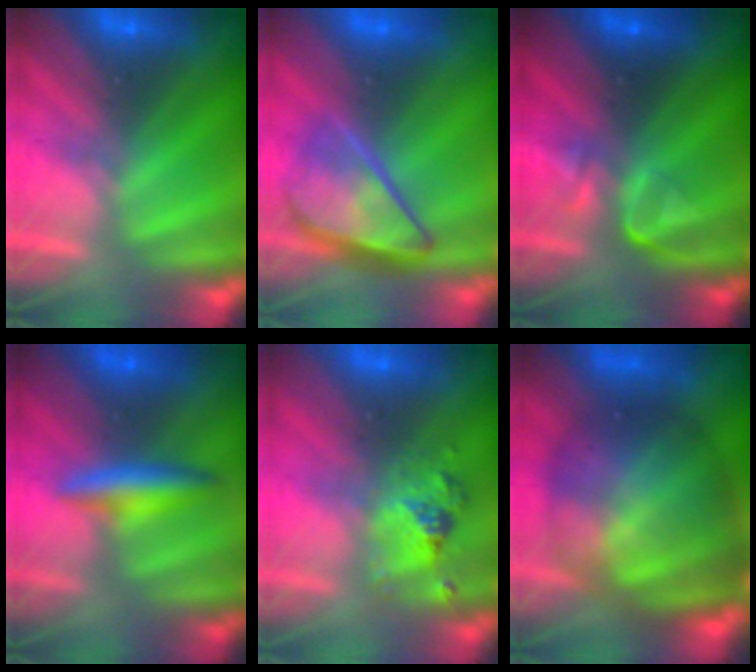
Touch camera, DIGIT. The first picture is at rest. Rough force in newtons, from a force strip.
{"total": 3.7}
{"total": 3.2}
{"total": 2.4}
{"total": 2.4}
{"total": 8.1}